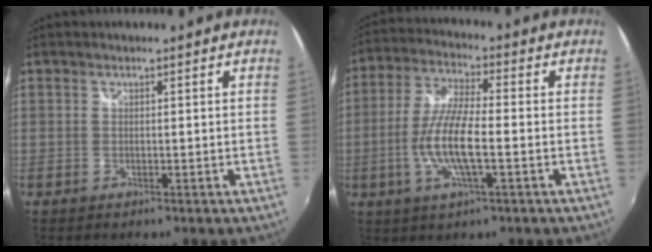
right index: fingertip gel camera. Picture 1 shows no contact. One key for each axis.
{"total": 10.7, "fx": -2.6, "fy": 2.4, "fz": 10.1, "tx": -0.209, "ty": -0.002, "tz": -0.054}